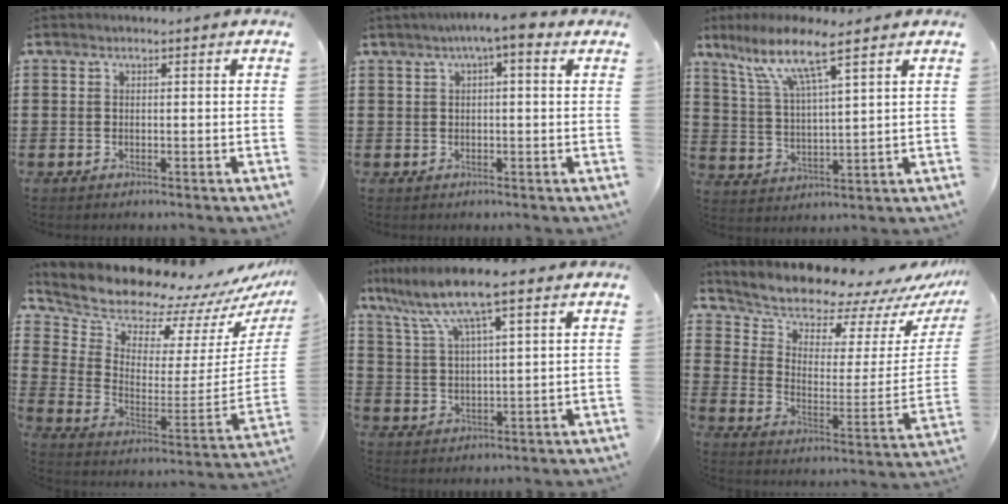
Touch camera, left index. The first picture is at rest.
{"total": 3.7, "force": [1.6, 0.5, 3.4], "torque": [-0.066, 0.004, 0.027]}
{"total": 9.3, "force": [6.4, 0.9, 6.7], "torque": [-0.147, -0.018, 0.110]}
{"total": 10.4, "force": [10.2, 1.4, 1.4], "torque": [-0.064, -0.102, 0.171]}
{"total": 9.0, "force": [6.3, 0.7, 6.3], "torque": [-0.139, -0.018, 0.109]}
{"total": 8.9, "force": [8.5, 2.2, 1.4], "torque": [-0.066, -0.080, 0.149]}